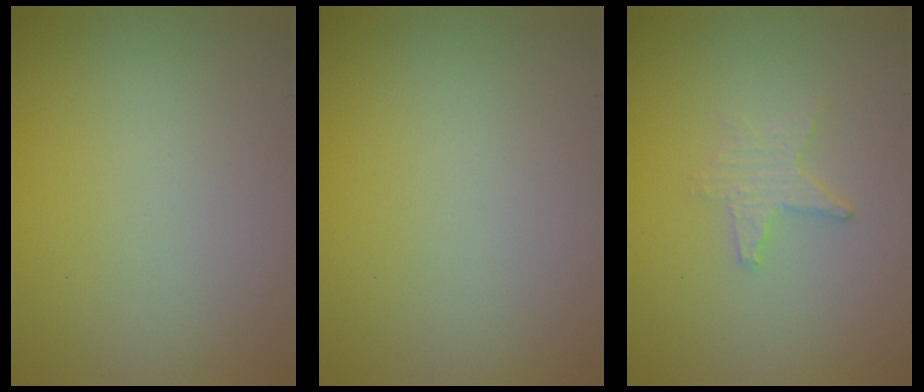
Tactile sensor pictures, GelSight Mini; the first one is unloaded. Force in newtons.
{"total": 0.0}
{"total": 1.7, "press": 1.6, "slide": 0.4}